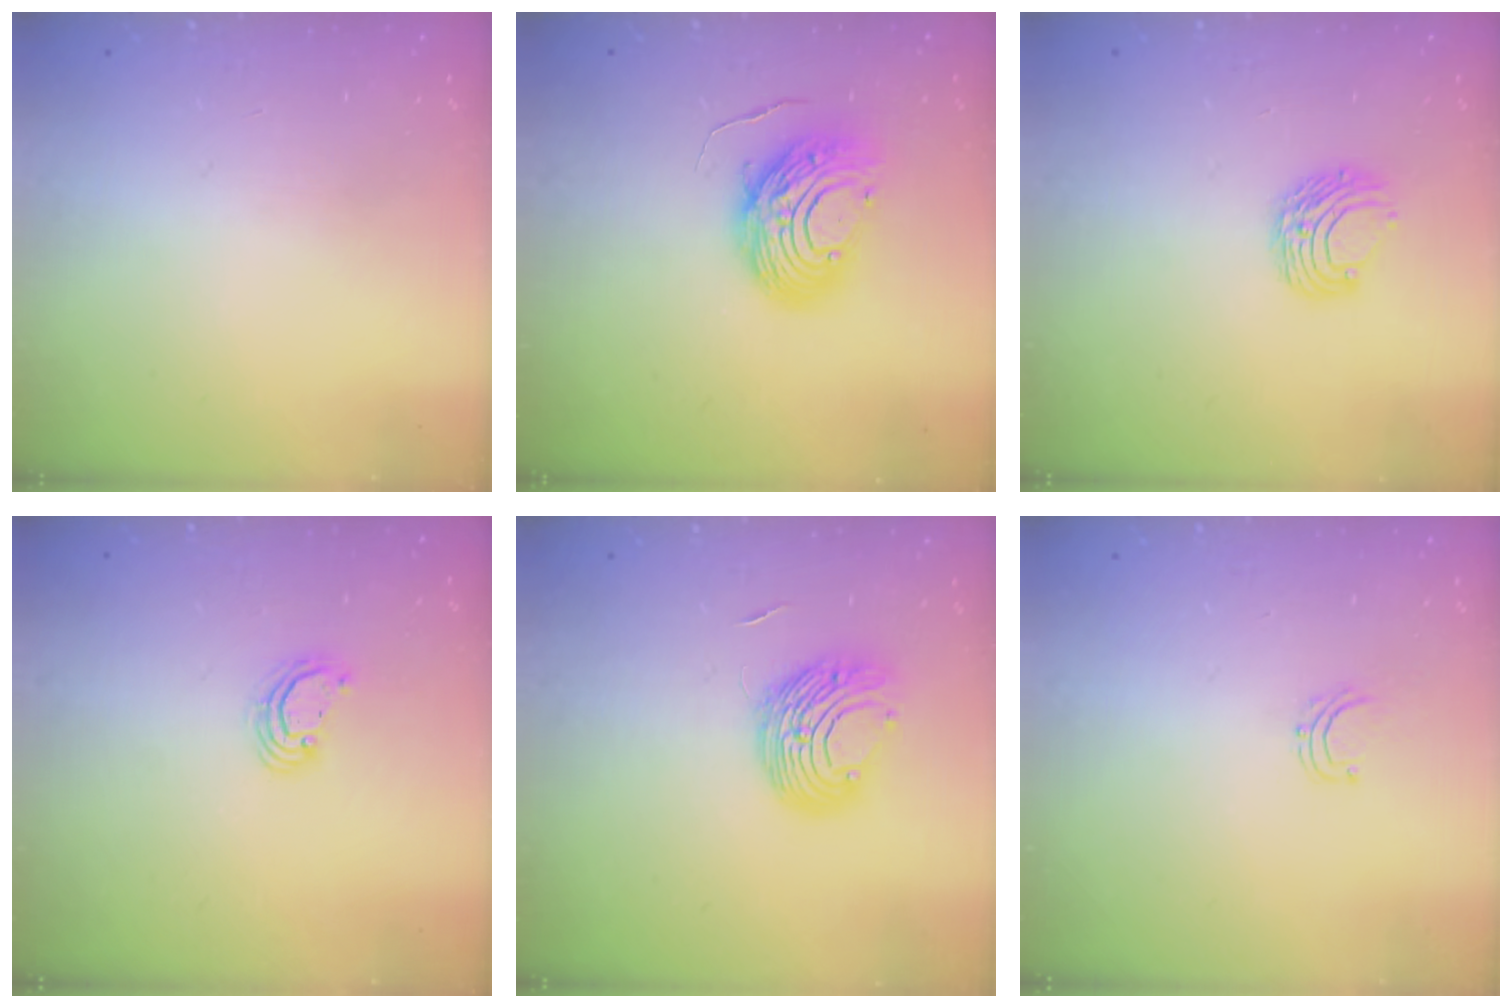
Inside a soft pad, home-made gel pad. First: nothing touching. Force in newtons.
{"total": 11.1, "press": 11.0, "slide": 1.0}
{"total": 7.7, "press": 7.7, "slide": 0.3}
{"total": 3.0, "press": 3.0, "slide": 0.3}
{"total": 9.4, "press": 9.3, "slide": 1.0}
{"total": 3.6, "press": 3.5, "slide": 0.4}